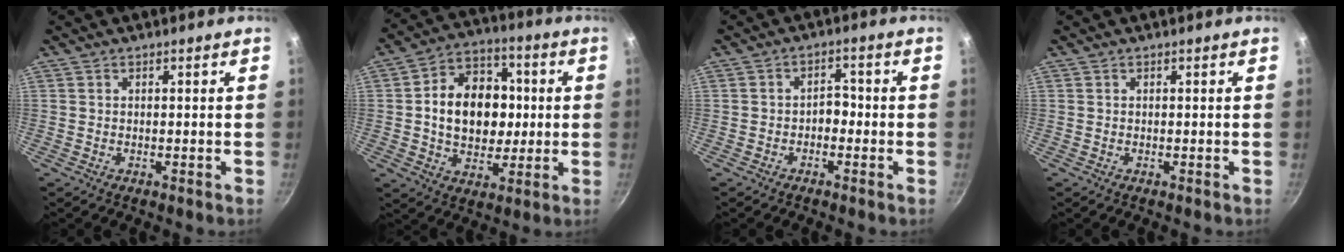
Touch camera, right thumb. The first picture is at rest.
{"total": 16.1, "force": [0.8, 11.8, 10.9], "torque": [-0.136, 0.020, 0.014]}
{"total": 2.9, "force": [-1.0, 2.0, 1.9], "torque": [-0.011, 0.018, -0.025]}
{"total": 0.0}